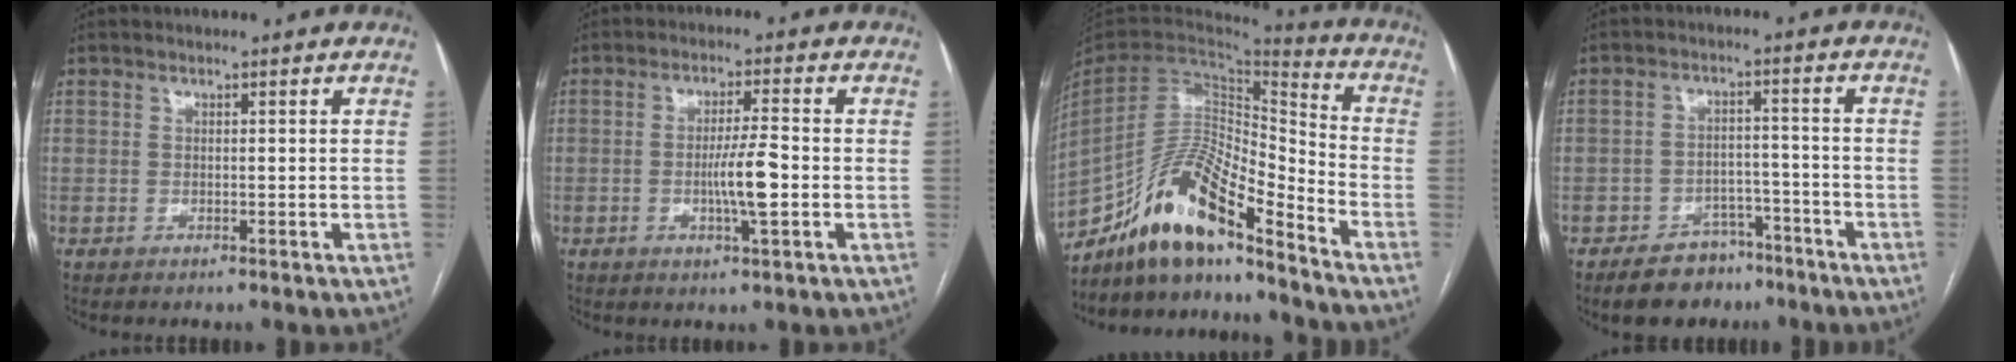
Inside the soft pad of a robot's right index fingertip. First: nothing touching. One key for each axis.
{"total": 5.8, "fx": -1.2, "fy": 0.1, "fz": 5.7, "tx": -0.104, "ty": -0.006, "tz": -0.021}
{"total": 16.2, "fx": -13.1, "fy": 2.5, "fz": 9.2, "tx": -0.169, "ty": 0.024, "tz": -0.240}
{"total": 7.6, "fx": -5.7, "fy": 4.6, "fz": 2.0, "tx": -0.026, "ty": 0.013, "tz": -0.086}